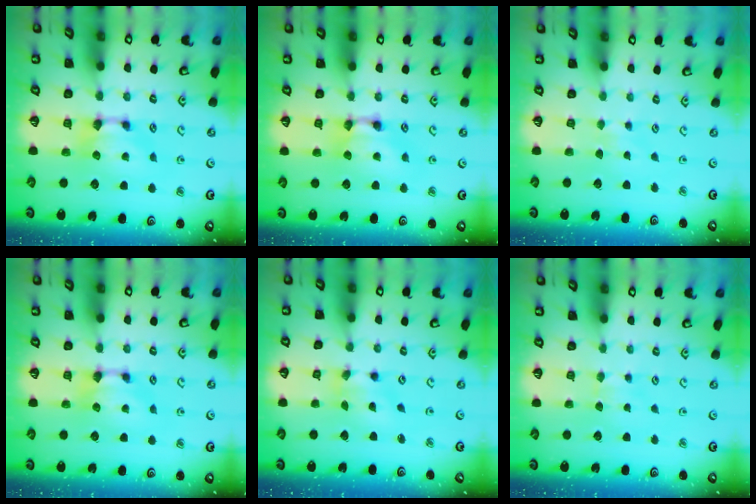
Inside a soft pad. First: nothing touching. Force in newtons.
{"total": 1.9, "press": 1.9, "slide": 0.2}
{"total": 3.7, "press": 3.6, "slide": 0.3}
{"total": 0.0}
{"total": 2.1, "press": 1.6, "slide": 1.3}
{"total": 2.4, "press": 2.4, "slide": 0.4}